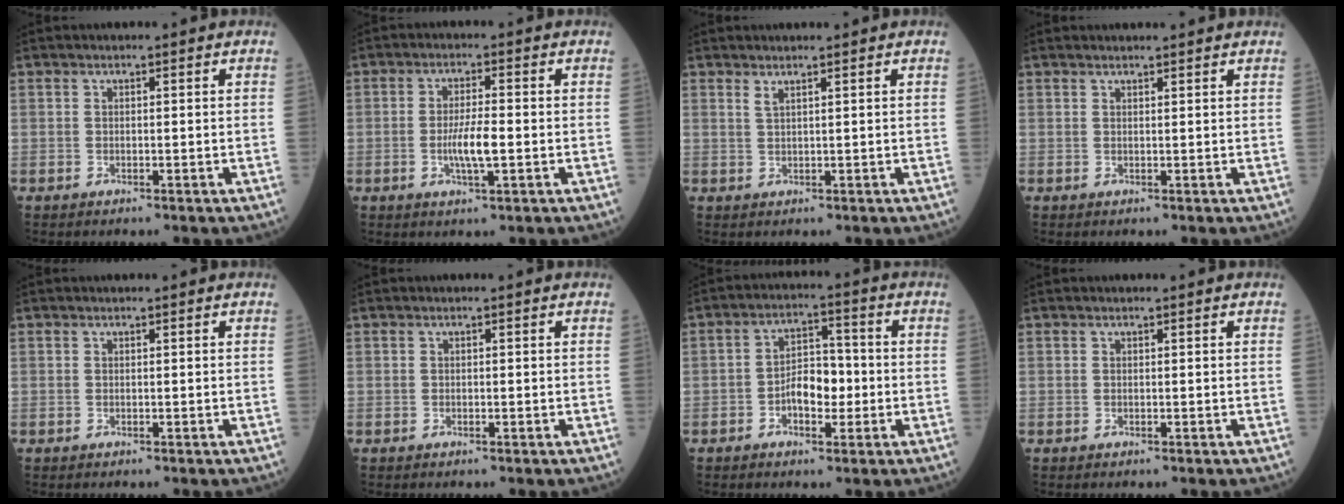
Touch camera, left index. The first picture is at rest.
{"total": 4.8, "force": [-0.9, 0.6, 4.7], "torque": [-0.094, -0.006, -0.017]}
{"total": 1.3, "force": [1.1, -0.2, 0.8], "torque": [-0.019, -0.005, 0.023]}
{"total": 3.3, "force": [3.2, 0.1, 0.8], "torque": [-0.013, 0.016, 0.039]}
{"total": 0.0}
{"total": 0.0}
{"total": 5.8, "force": [-1.5, 3.1, 4.8], "torque": [-0.086, 0.014, -0.027]}
{"total": 0.0}